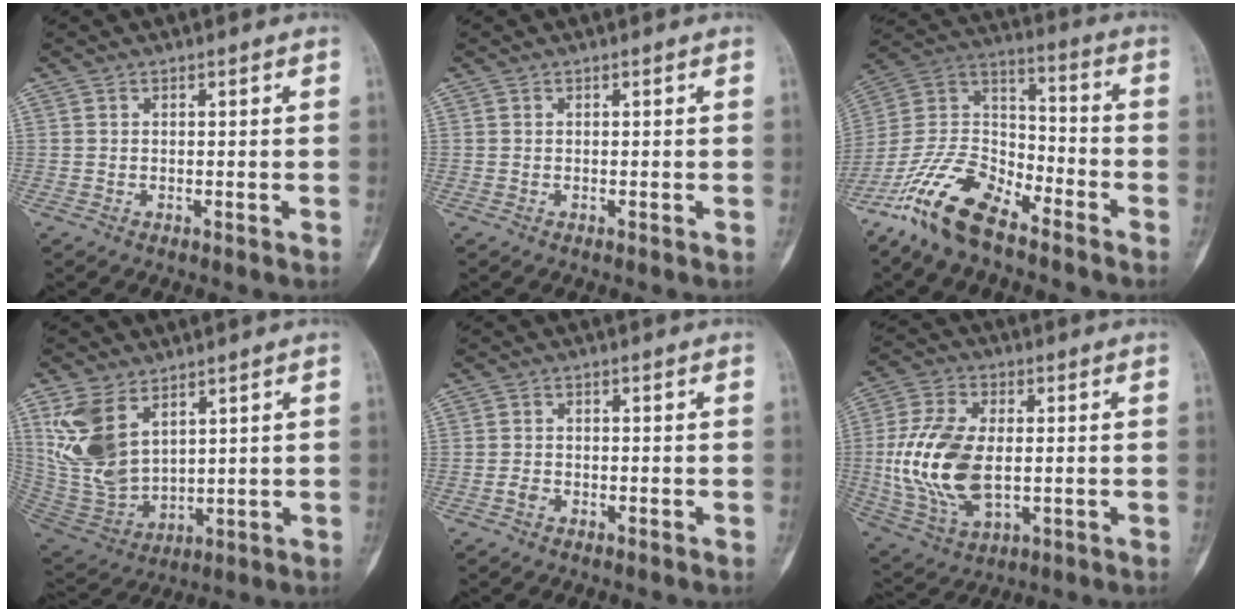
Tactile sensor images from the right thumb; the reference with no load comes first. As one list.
[{"total": 0.0}, {"total": 16.5, "force": [-11.8, 6.7, 9.4], "torque": [-0.179, 0.071, -0.229]}, {"total": 13.5, "force": [6.3, 7.9, 9.0], "torque": [-0.173, -0.027, 0.149]}, {"total": 1.3, "force": [-0.8, 0.8, 0.7], "torque": [-0.012, 0.003, -0.019]}, {"total": 17.1, "force": [-0.5, 9.9, 13.9], "torque": [-0.282, -0.005, 0.002]}]